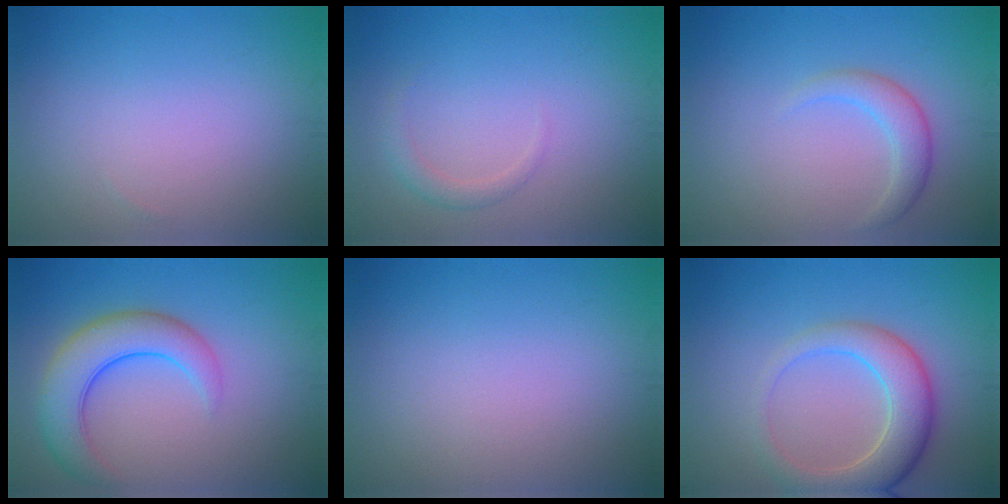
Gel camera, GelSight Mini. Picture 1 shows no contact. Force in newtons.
{"total": 1.3, "press": 1.3, "slide": 0.1}
{"total": 2.4, "press": 2.4, "slide": 0.2}
{"total": 6.0, "press": 6.0, "slide": 0.4}
{"total": 0.0}
{"total": 5.5, "press": 5.5, "slide": 0.5}